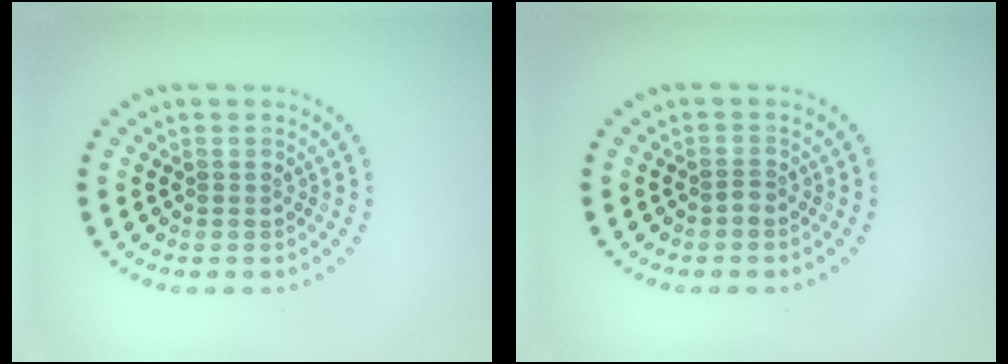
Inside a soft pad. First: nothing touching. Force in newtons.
{"total": 0.8, "press": 0.5, "slide": 0.7}